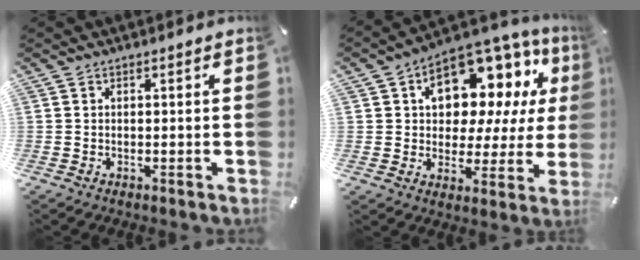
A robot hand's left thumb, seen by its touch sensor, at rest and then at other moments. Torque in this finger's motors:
{"motor_torque": [2.52, 2.49, 0.68, -0.23, 0.20]}